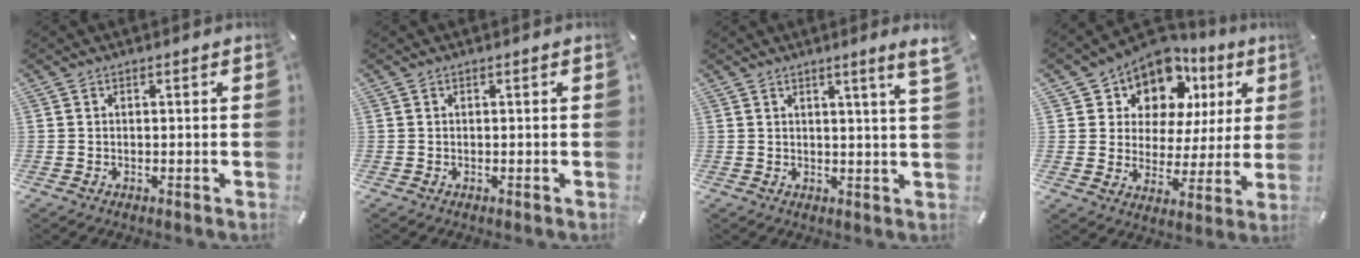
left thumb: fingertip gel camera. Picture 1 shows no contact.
{"total": 0.0}
{"total": 4.8, "force": [2.7, -0.4, 3.9], "torque": [-0.061, -0.014, 0.041]}
{"total": 10.5, "force": [7.1, 7.3, 2.4], "torque": [-0.052, -0.061, 0.130]}